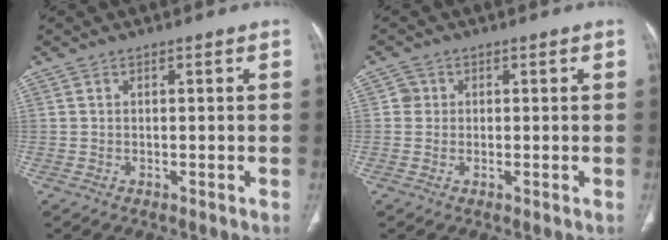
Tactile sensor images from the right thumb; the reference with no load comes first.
{"total": 1.8, "force": [0.3, 1.7, 0.3], "torque": [0.005, 0.003, 0.001]}